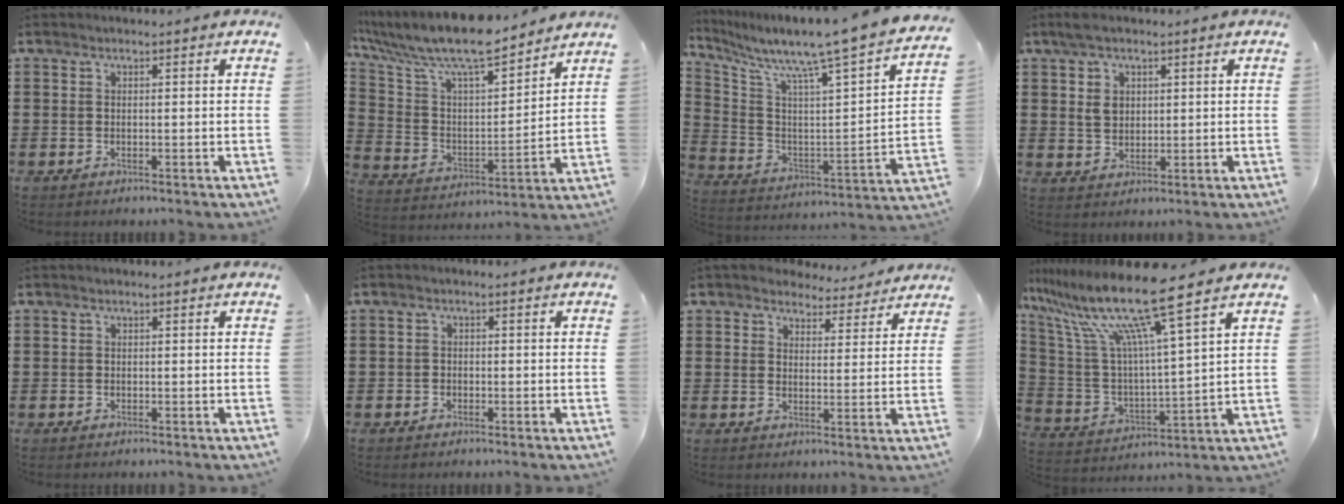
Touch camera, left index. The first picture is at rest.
{"total": 10.4, "force": [9.2, 1.4, 4.6], "torque": [-0.130, -0.064, 0.156]}
{"total": 8.7, "force": [7.8, -1.0, 3.7], "torque": [-0.102, -0.083, 0.114]}
{"total": 4.0, "force": [1.9, 2.5, 2.5], "torque": [-0.058, 0.011, 0.034]}
{"total": 0.0}
{"total": 1.0, "force": [-0.7, 0.7, 0.1], "torque": [-0.006, 0.001, -0.015]}
{"total": 4.3, "force": [4.2, 0.9, 0.4], "torque": [-0.027, -0.015, 0.078]}
{"total": 14.3, "force": [10.5, 0.2, 9.6], "torque": [-0.230, -0.067, 0.171]}